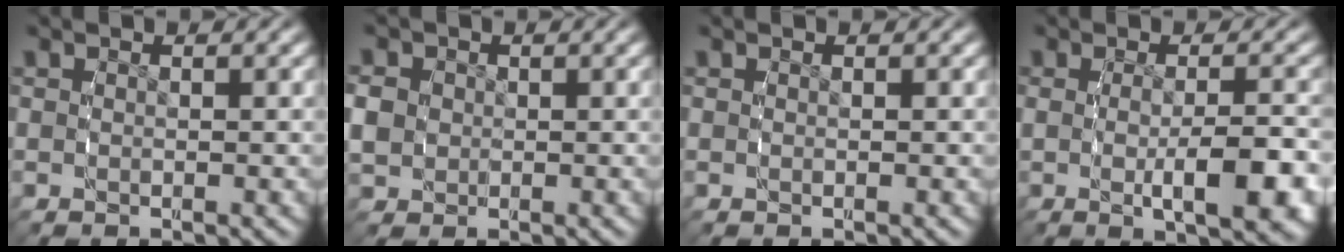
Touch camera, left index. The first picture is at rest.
{"total": 2.8, "force": [0.0, 2.5, 1.2], "torque": [-0.034, -0.008, 0.009]}
{"total": 0.0}
{"total": 5.1, "force": [-1.0, 1.4, 4.8], "torque": [-0.076, -0.015, -0.010]}